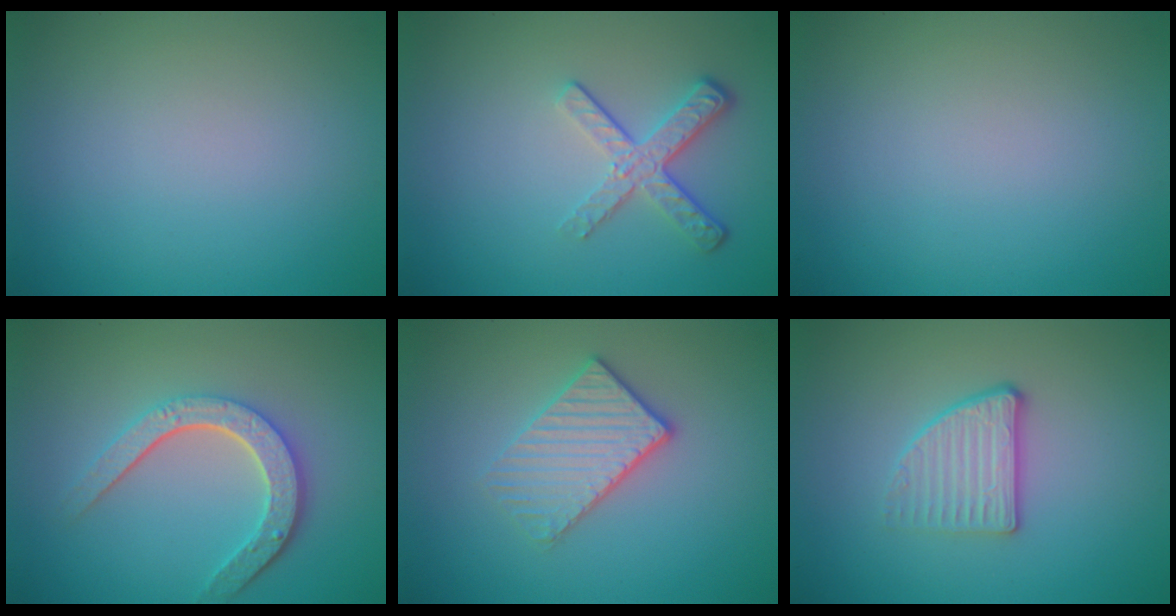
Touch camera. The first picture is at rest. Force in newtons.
{"total": 3.7, "press": 2.7, "slide": 2.4}
{"total": 0.0}
{"total": 4.6, "press": 3.5, "slide": 3.0}
{"total": 3.3, "press": 3.0, "slide": 1.5}
{"total": 2.8, "press": 2.5, "slide": 1.2}